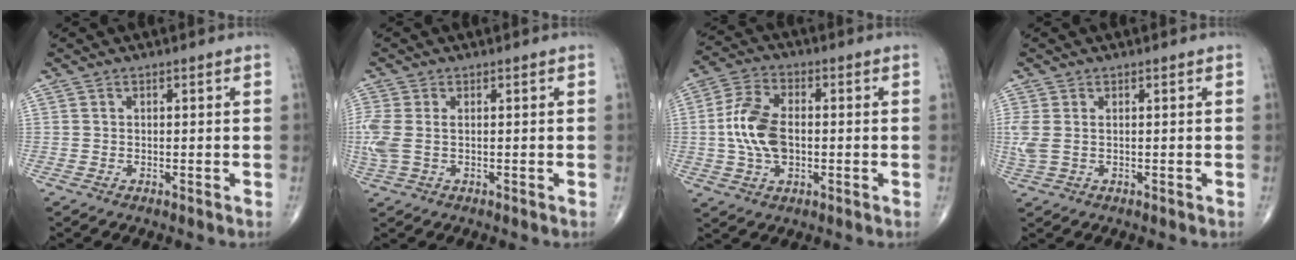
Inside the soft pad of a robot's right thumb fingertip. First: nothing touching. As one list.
[{"total": 5.5, "force": [0.1, 3.1, 4.5], "torque": [-0.140, 0.007, 0.008]}, {"total": 10.9, "force": [-0.4, 6.5, 8.8], "torque": [-0.176, 0.013, -0.009]}, {"total": 3.7, "force": [0.4, 2.1, 3.0], "torque": [-0.097, 0.011, 0.016]}]